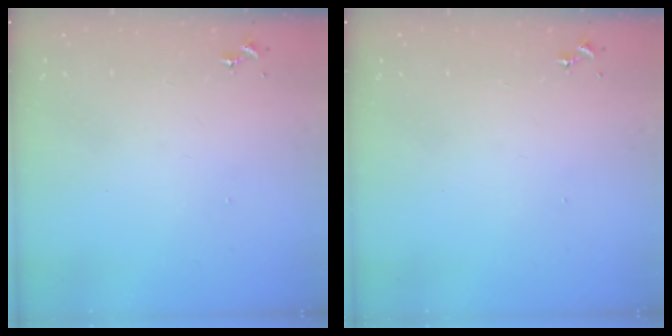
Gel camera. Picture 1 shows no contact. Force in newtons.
{"total": 0.0}